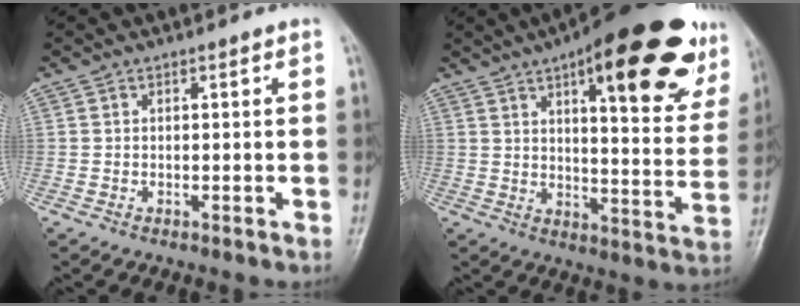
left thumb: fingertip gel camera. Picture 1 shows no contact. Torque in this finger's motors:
{"motor_torque": [0.44, 0.49, 1.83, -0.94, 0.16]}